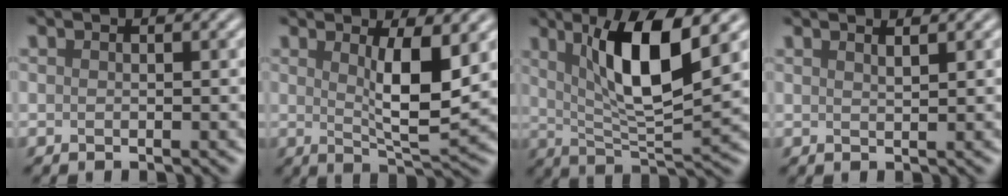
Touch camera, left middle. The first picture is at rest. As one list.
[{"total": 4.8, "force": [1.2, 1.1, 4.5], "torque": [-0.076, -0.008, 0.025]}, {"total": 8.3, "force": [3.0, 1.9, 7.5], "torque": [-0.122, -0.004, 0.055]}, {"total": 0.8, "force": [0.8, 0.0, 0.3], "torque": [0.000, 0.004, 0.015]}]